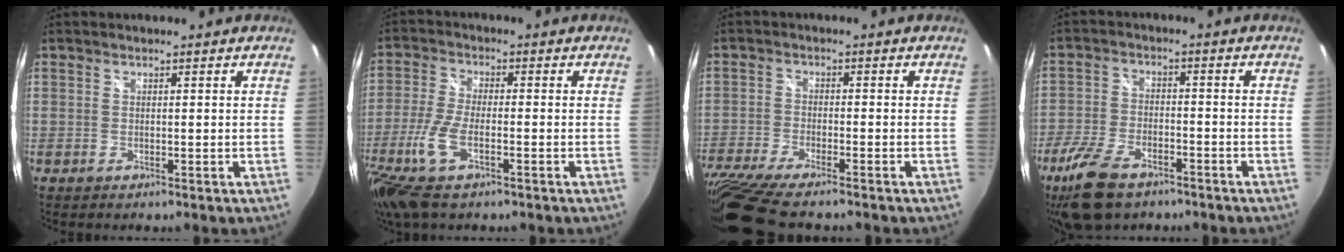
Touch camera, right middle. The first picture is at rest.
{"total": 10.6, "force": [-5.2, 3.7, 8.4], "torque": [-0.194, -0.019, -0.103]}
{"total": 13.3, "force": [-11.1, 1.7, 7.1], "torque": [-0.167, -0.051, -0.201]}
{"total": 11.3, "force": [-7.7, 5.4, 6.2], "torque": [-0.155, -0.015, -0.145]}